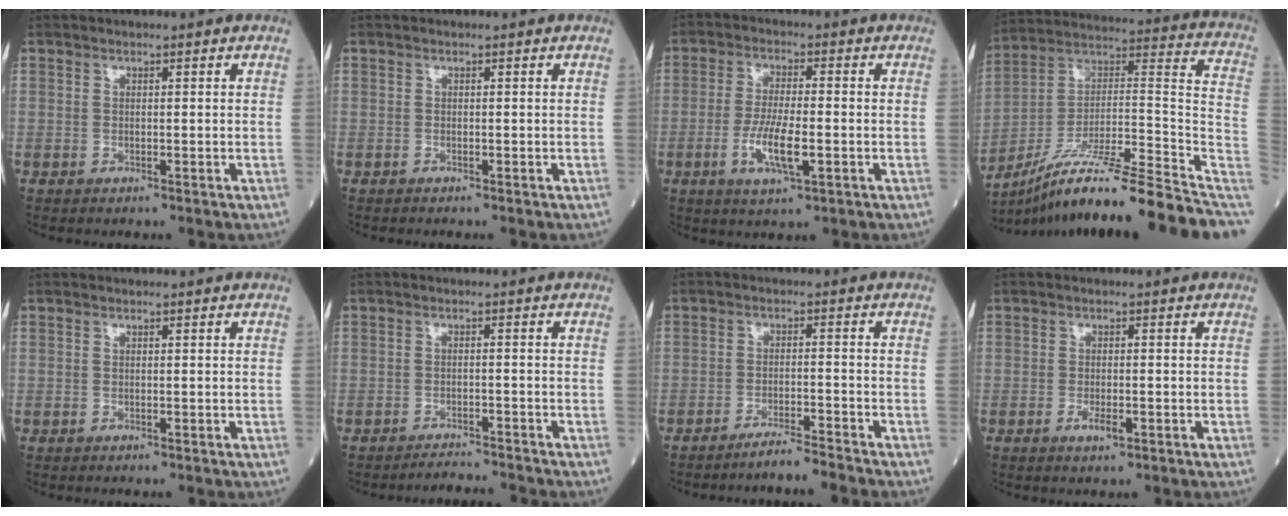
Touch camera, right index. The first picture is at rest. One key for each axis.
{"total": 0.0}
{"total": 7.0, "fx": -2.1, "fy": 1.3, "fz": 6.5, "tx": -0.129, "ty": -0.008, "tz": -0.039}
{"total": 26.8, "fx": -21.2, "fy": 0.0, "fz": 16.5, "tx": -0.171, "ty": 0.012, "tz": -0.337}
{"total": 0.0}
{"total": 3.5, "fx": -3.4, "fy": -1.0, "fz": -0.1, "tx": 0.008, "ty": -0.013, "tz": -0.052}
{"total": 4.1, "fx": -3.8, "fy": -1.3, "fz": 1.1, "tx": -0.019, "ty": -0.014, "tz": -0.069}
{"total": 2.0, "fx": -0.9, "fy": 0.6, "fz": 1.7, "tx": -0.032, "ty": -0.001, "tz": -0.012}